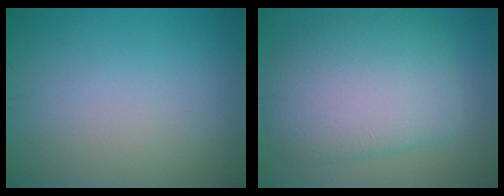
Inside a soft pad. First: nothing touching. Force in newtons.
{"total": 8.6, "press": 8.6, "slide": 0.3}